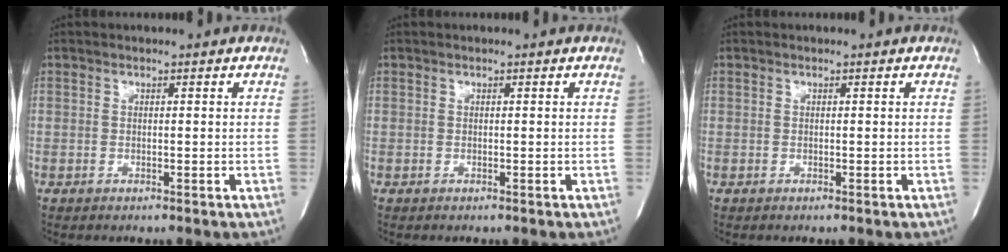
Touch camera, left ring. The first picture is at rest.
{"total": 0.0}
{"total": 0.0}